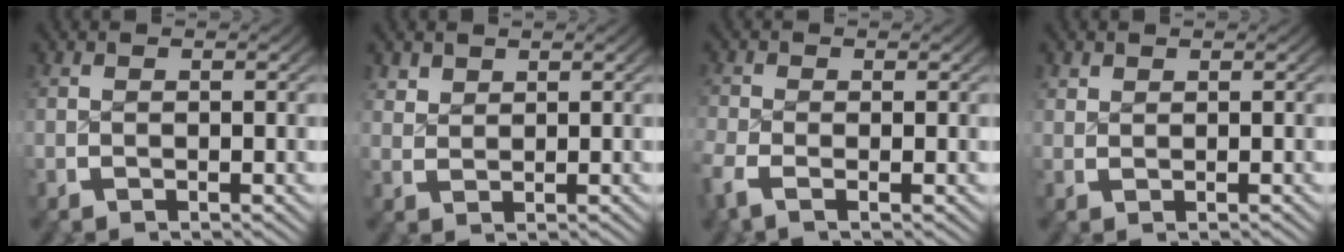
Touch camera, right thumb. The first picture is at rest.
{"total": 1.4, "force": [1.3, 0.5, 0.2], "torque": [0.002, -0.001, 0.032]}
{"total": 2.1, "force": [-1.2, 1.0, 1.5], "torque": [-0.043, -0.010, -0.023]}
{"total": 0.7, "force": [0.7, 0.1, 0.0], "torque": [0.004, -0.001, 0.018]}